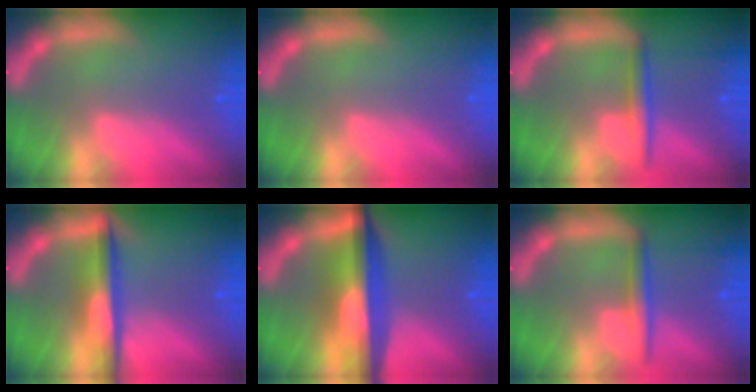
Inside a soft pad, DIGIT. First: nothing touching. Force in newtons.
{"total": 0.0}
{"total": 2.4}
{"total": 5.0}
{"total": 9.0}
{"total": 2.4}